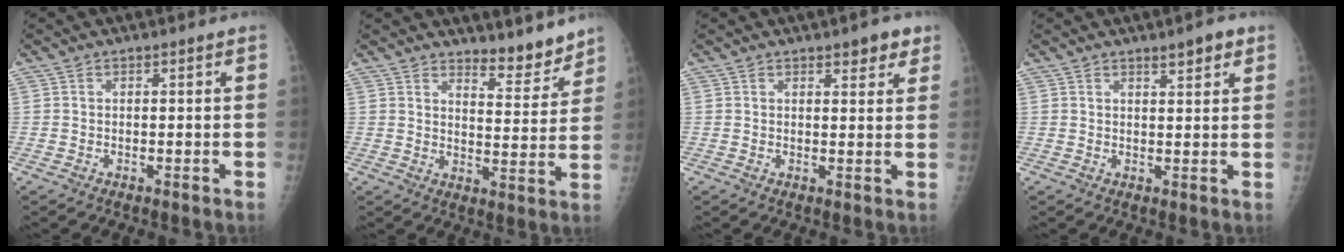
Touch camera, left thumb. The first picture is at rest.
{"total": 6.5, "force": [6.0, 1.6, 1.9], "torque": [-0.004, -0.059, 0.095]}
{"total": 3.9, "force": [2.6, 1.7, 2.4], "torque": [-0.009, -0.012, 0.031]}
{"total": 3.4, "force": [2.3, 0.9, 2.3], "torque": [-0.026, -0.013, 0.032]}